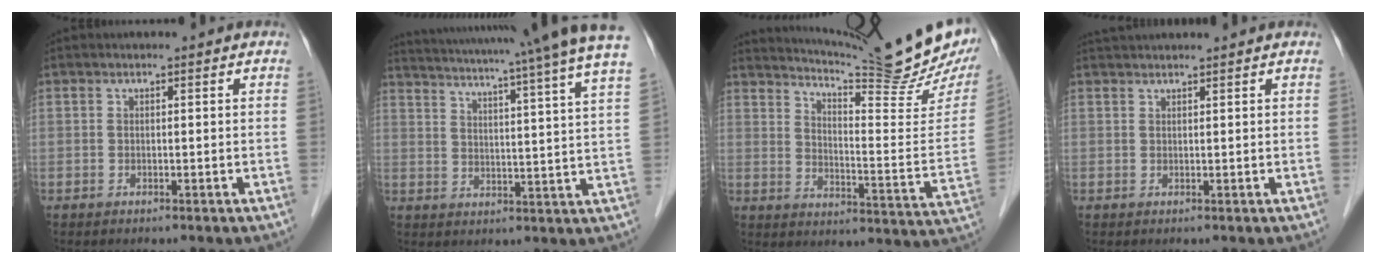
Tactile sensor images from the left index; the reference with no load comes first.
{"total": 25.8, "force": [22.7, -0.9, 12.3], "torque": [-0.201, -0.039, 0.281]}
{"total": 23.4, "force": [20.5, -0.2, 11.2], "torque": [-0.176, -0.093, 0.265]}
{"total": 4.6, "force": [4.4, -0.4, 1.3], "torque": [-0.015, 0.035, 0.064]}